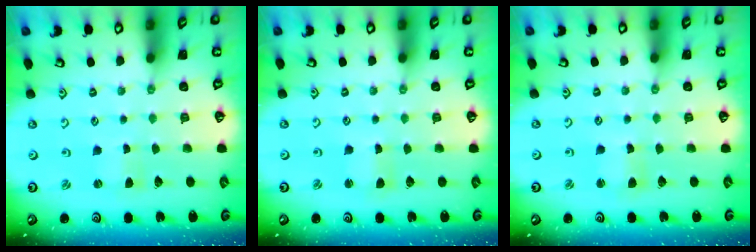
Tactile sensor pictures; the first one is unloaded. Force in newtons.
{"total": 1.6, "press": 1.6, "slide": 0.4}
{"total": 3.0, "press": 3.0, "slide": 0.2}